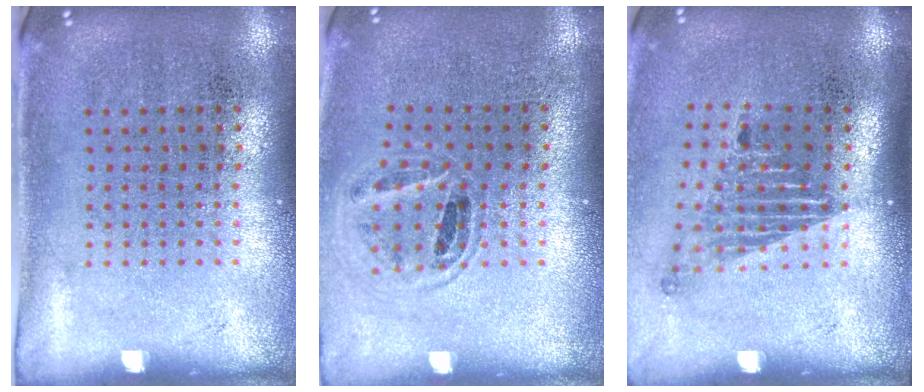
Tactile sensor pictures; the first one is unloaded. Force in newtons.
{"total": 0.9, "press": 0.9, "slide": 0.2}
{"total": 1.7, "press": 1.1, "slide": 1.2}